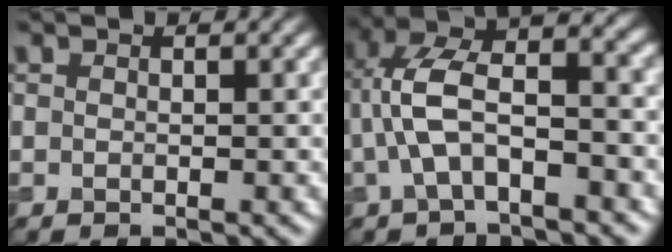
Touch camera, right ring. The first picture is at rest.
{"total": 7.6, "force": [-0.9, 3.1, 6.8], "torque": [-0.143, 0.024, -0.021]}